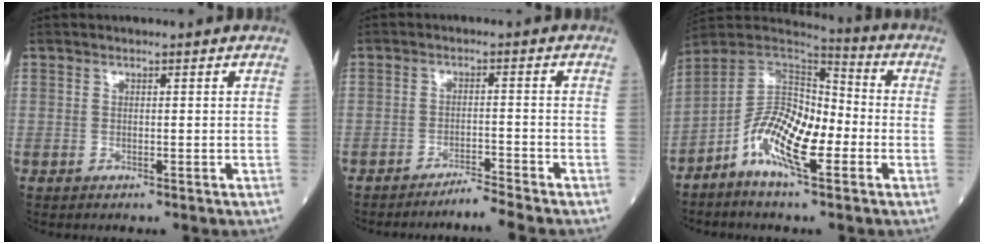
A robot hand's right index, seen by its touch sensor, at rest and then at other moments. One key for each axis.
{"total": 4.0, "fx": -3.5, "fy": -1.9, "fz": 0.5, "tx": -0.010, "ty": -0.014, "tz": -0.059}
{"total": 11.9, "fx": -4.4, "fy": 3.6, "fz": 10.4, "tx": -0.196, "ty": 0.012, "tz": -0.087}